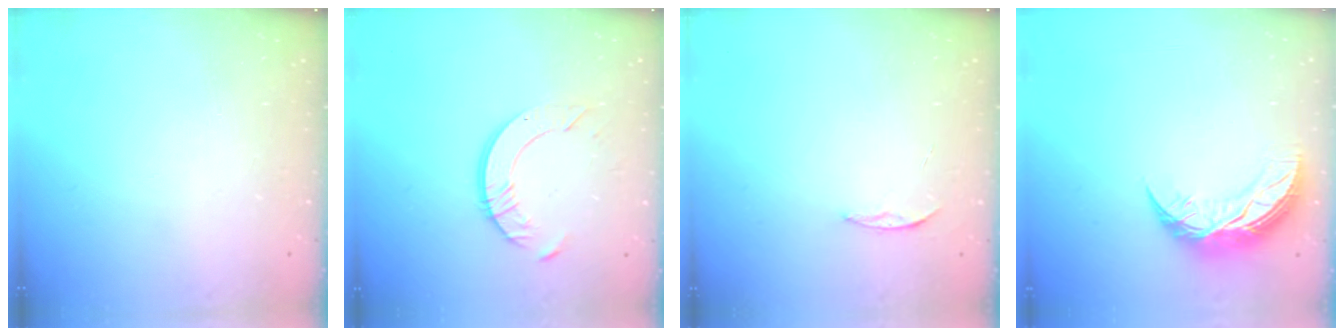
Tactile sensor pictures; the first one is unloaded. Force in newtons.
{"total": 8.2, "press": 8.2, "slide": 0.8}
{"total": 3.7, "press": 3.7, "slide": 0.5}
{"total": 9.0, "press": 9.0, "slide": 0.8}